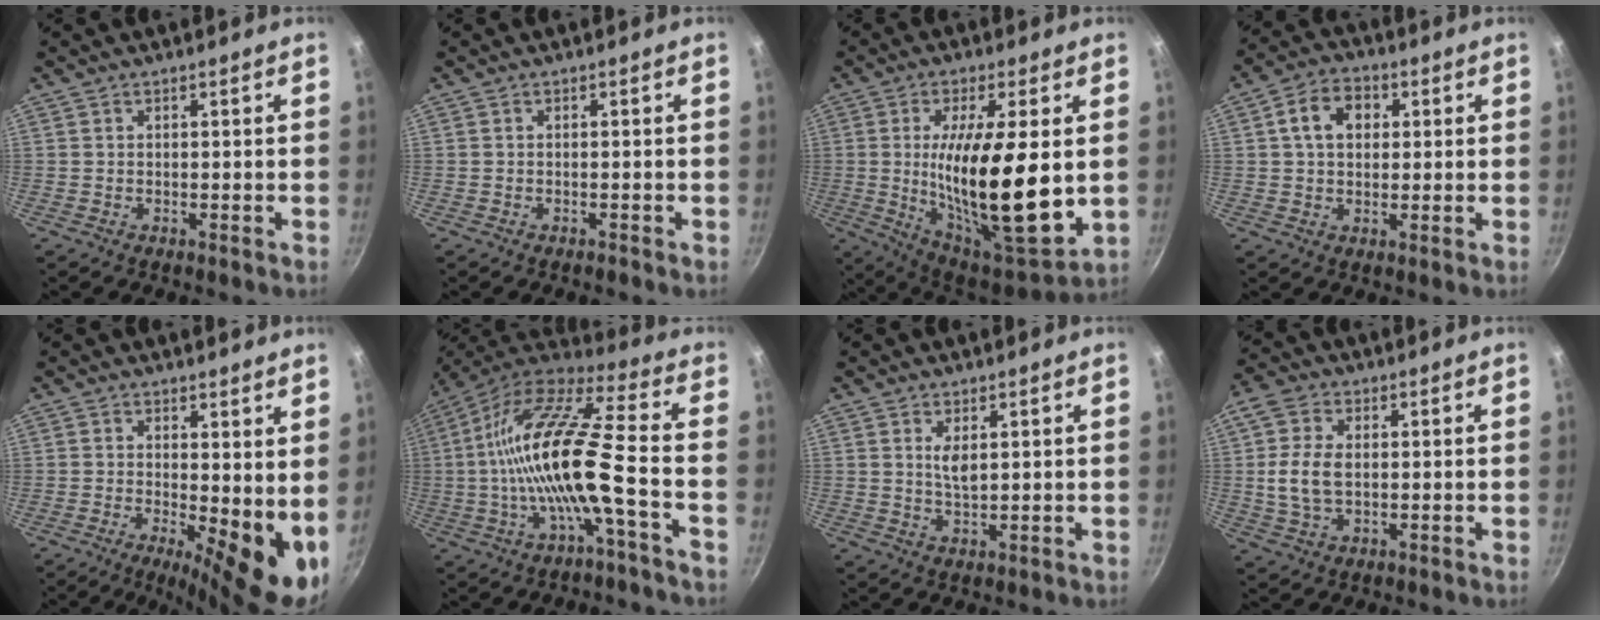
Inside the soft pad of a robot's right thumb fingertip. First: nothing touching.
{"total": 0.7, "force": [-0.6, 0.1, 0.4], "torque": [-0.015, 0.007, -0.007]}
{"total": 22.0, "force": [0.4, 6.5, 21.0], "torque": [-0.347, -0.025, 0.016]}
{"total": 8.2, "force": [1.9, 6.0, 5.2], "torque": [-0.065, 0.011, 0.021]}
{"total": 11.1, "force": [0.3, 3.7, 10.4], "torque": [-0.125, -0.022, 0.008]}
{"total": 18.8, "force": [-3.9, 3.5, 18.1], "torque": [-0.333, 0.035, -0.084]}
{"total": 3.4, "force": [1.1, 1.4, 2.9], "torque": [-0.052, -0.010, 0.023]}
{"total": 8.9, "force": [0.6, 5.7, 6.8], "torque": [-0.136, 0.007, 0.005]}